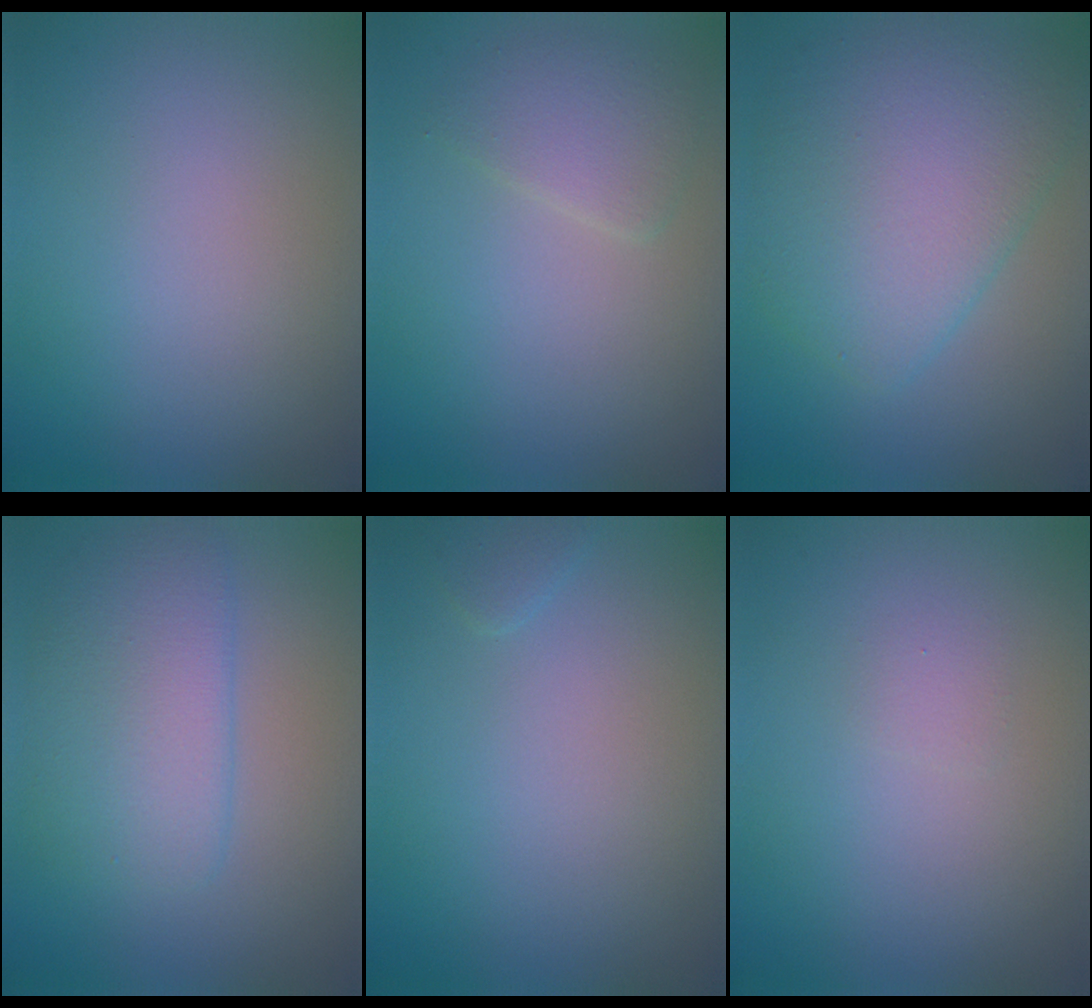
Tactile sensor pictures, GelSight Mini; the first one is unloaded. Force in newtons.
{"total": 2.3, "press": 2.3, "slide": 0.1}
{"total": 7.5, "press": 7.5, "slide": 0.3}
{"total": 4.8, "press": 4.8, "slide": 0.1}
{"total": 0.8, "press": 0.8, "slide": 0.1}
{"total": 0.6, "press": 0.6, "slide": 0.1}